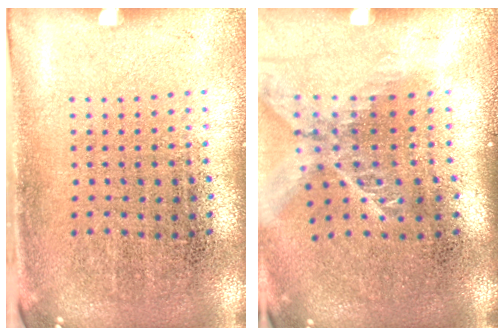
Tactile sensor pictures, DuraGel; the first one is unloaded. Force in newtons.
{"total": 1.7, "press": 1.3, "slide": 1.1}